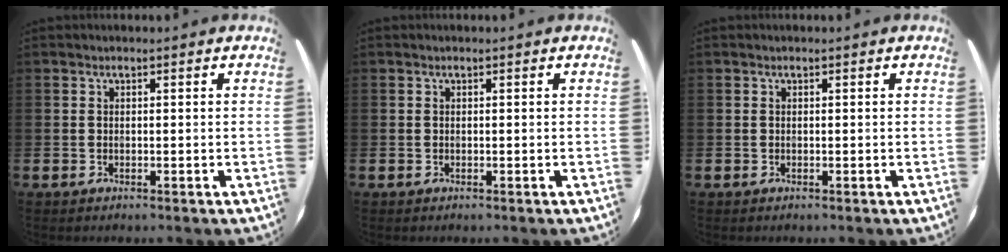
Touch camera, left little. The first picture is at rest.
{"total": 0.0}
{"total": 0.0}